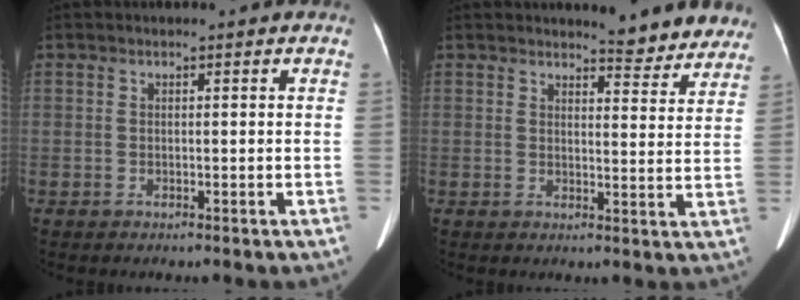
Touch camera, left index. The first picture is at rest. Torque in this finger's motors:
{"motor_torque": [0.37, -0.55, 0.21, 0.03]}